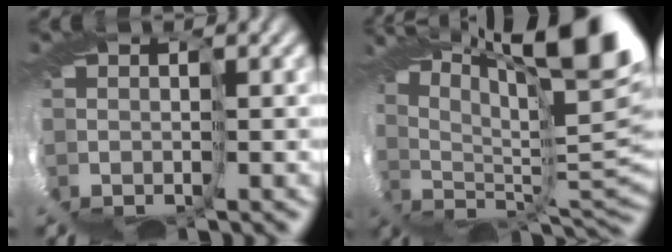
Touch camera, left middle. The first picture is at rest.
{"total": 12.6, "force": [9.9, -2.0, 7.5], "torque": [-0.114, 0.020, 0.170]}